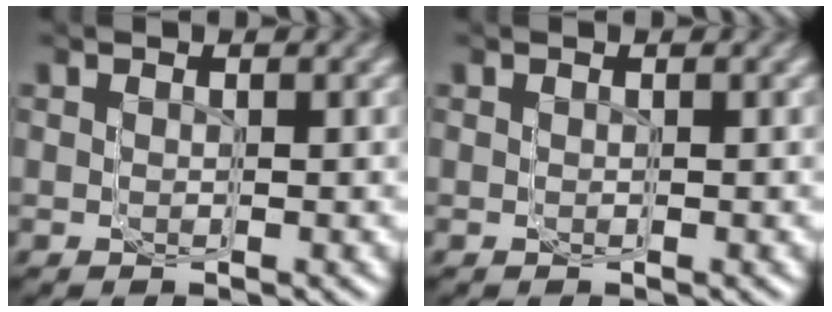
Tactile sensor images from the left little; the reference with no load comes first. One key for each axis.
{"total": 0.0}